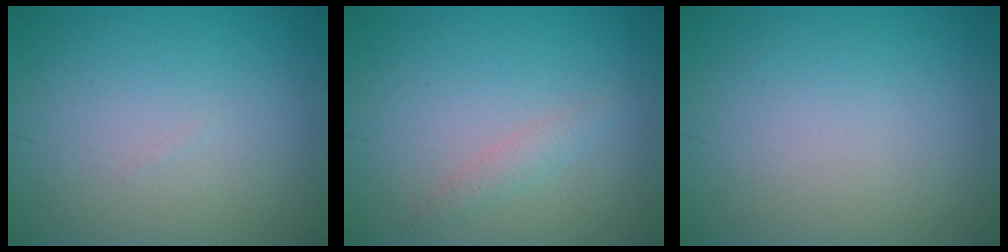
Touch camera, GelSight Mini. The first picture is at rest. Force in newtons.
{"total": 1.2, "press": 1.2, "slide": 0.0}
{"total": 0.0}